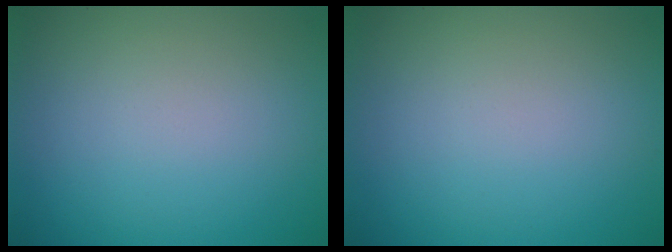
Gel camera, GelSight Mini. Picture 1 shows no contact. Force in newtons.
{"total": 0.0}